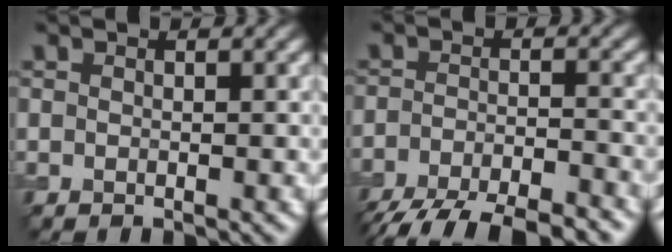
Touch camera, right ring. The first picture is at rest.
{"total": 9.4, "force": [-7.9, 2.2, 4.4], "torque": [-0.073, -0.026, -0.124]}